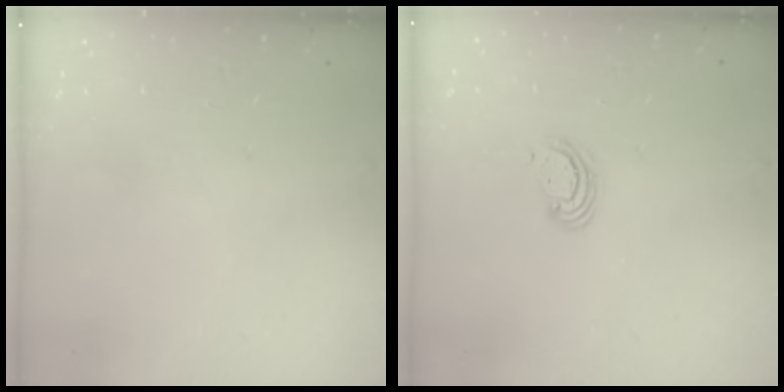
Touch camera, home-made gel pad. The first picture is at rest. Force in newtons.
{"total": 2.5, "press": 2.5, "slide": 0.2}